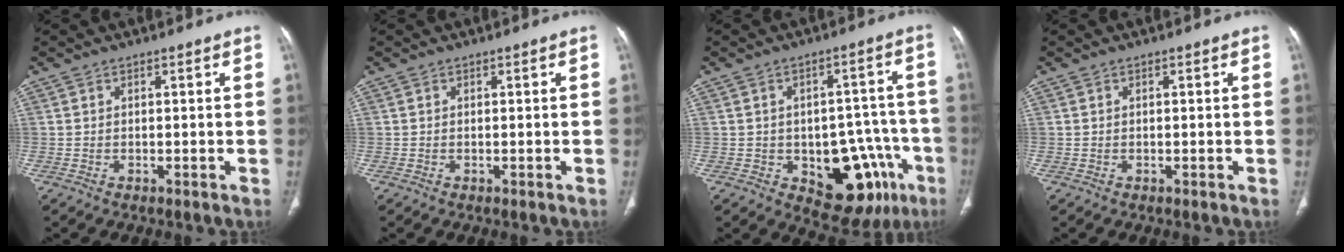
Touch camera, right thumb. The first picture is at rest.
{"total": 0.0}
{"total": 16.5, "force": [-6.5, 9.5, 11.9], "torque": [-0.104, 0.035, -0.070]}
{"total": 0.0}